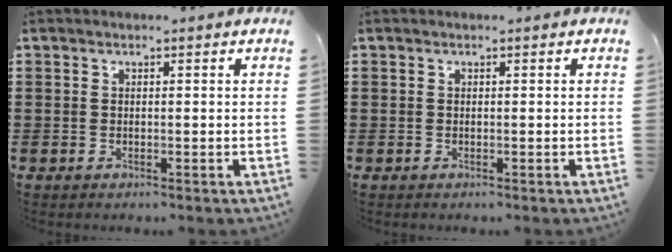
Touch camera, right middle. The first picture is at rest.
{"total": 0.0}